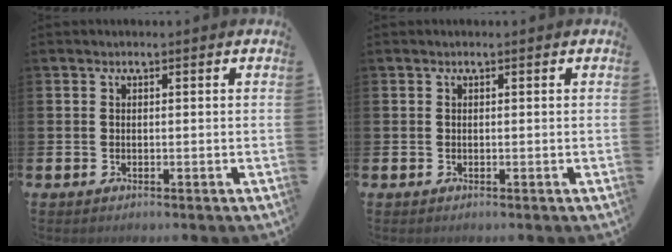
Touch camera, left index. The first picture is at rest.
{"total": 0.0}